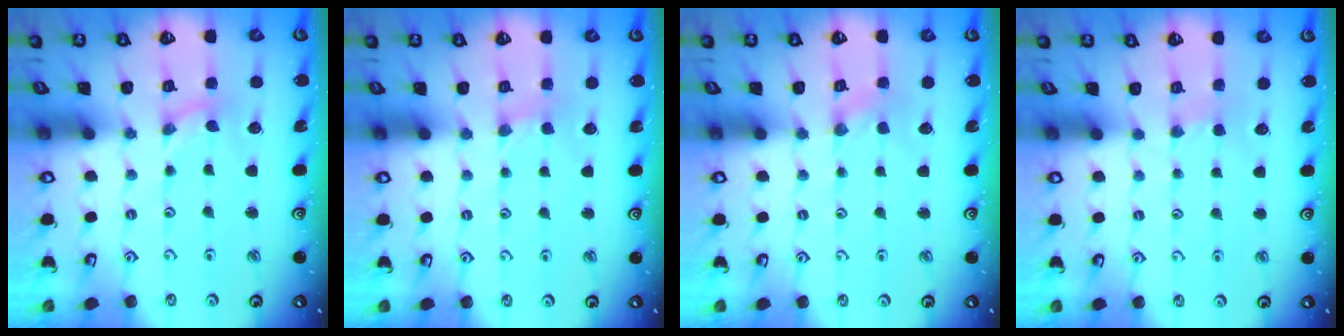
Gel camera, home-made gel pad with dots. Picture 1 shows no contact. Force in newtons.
{"total": 1.7, "press": 1.6, "slide": 0.4}
{"total": 0.5, "press": 0.5, "slide": 0.1}
{"total": 2.0, "press": 1.9, "slide": 0.3}